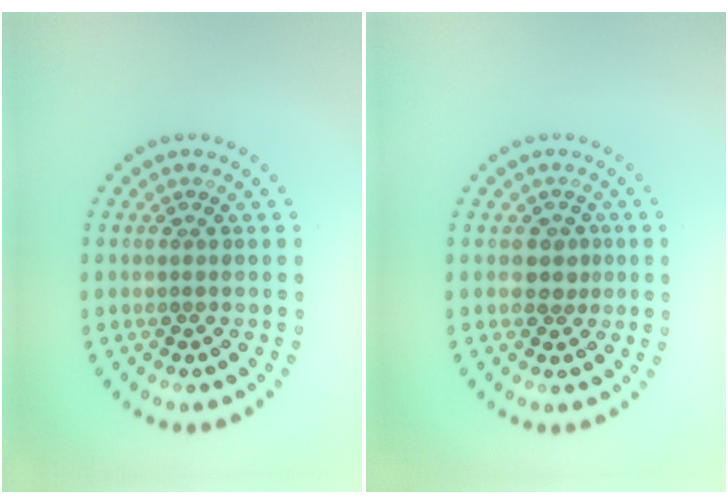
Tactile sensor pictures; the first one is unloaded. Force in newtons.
{"total": 1.8, "press": 1.5, "slide": 0.9}